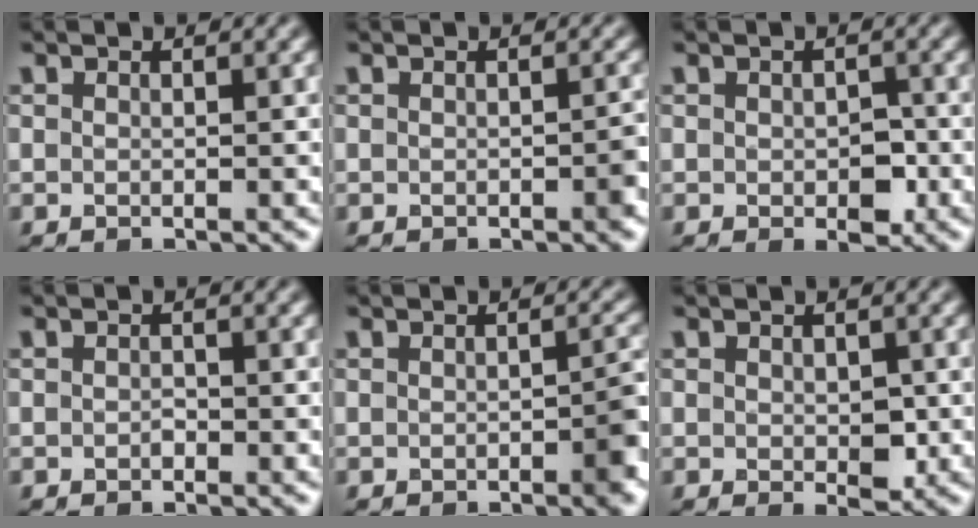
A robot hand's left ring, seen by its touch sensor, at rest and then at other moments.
{"total": 1.1, "force": [-0.5, 0.3, 0.9], "torque": [-0.012, 0.001, -0.005]}
{"total": 2.2, "force": [-0.3, 1.3, 1.7], "torque": [-0.026, -0.006, -0.004]}
{"total": 0.6, "force": [-0.2, 0.4, 0.3], "torque": [-0.007, 0.000, -0.004]}
{"total": 2.5, "force": [-1.0, 0.5, 2.2], "torque": [-0.027, 0.003, -0.015]}
{"total": 2.0, "force": [-0.2, 1.2, 1.6], "torque": [-0.022, -0.007, 0.001]}